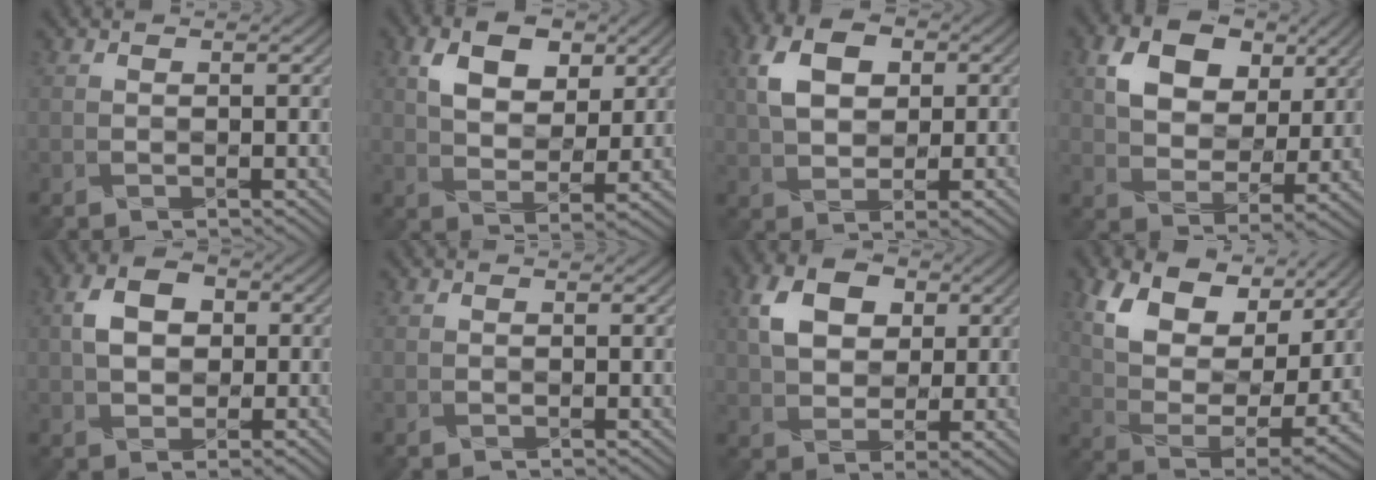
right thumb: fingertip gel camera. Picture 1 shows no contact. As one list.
[{"total": 7.8, "force": [3.5, 4.5, 5.3], "torque": [-0.095, 0.001, 0.066]}, {"total": 7.5, "force": [1.8, 4.7, 5.6], "torque": [-0.112, 0.009, 0.027]}, {"total": 10.0, "force": [4.7, 6.5, 5.9], "torque": [-0.118, 0.001, 0.082]}, {"total": 5.3, "force": [0.4, 3.8, 3.7], "torque": [-0.063, 0.008, 0.001]}, {"total": 0.0}, {"total": 7.6, "force": [2.4, 5.3, 5.0], "torque": [-0.098, 0.008, 0.042]}, {"total": 13.1, "force": [7.6, 6.8, 8.2], "torque": [-0.170, 0.008, 0.136]}]